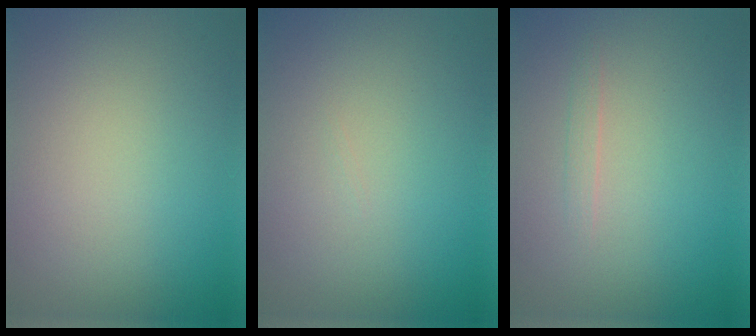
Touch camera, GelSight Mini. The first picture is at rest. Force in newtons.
{"total": 0.0}
{"total": 0.7, "press": 0.7, "slide": 0.1}